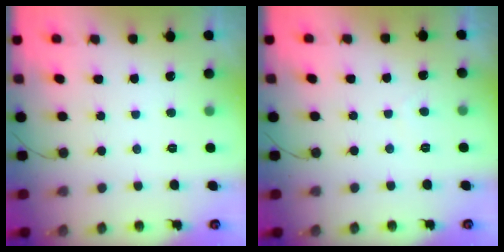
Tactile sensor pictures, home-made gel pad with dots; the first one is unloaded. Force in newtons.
{"total": 0.0}